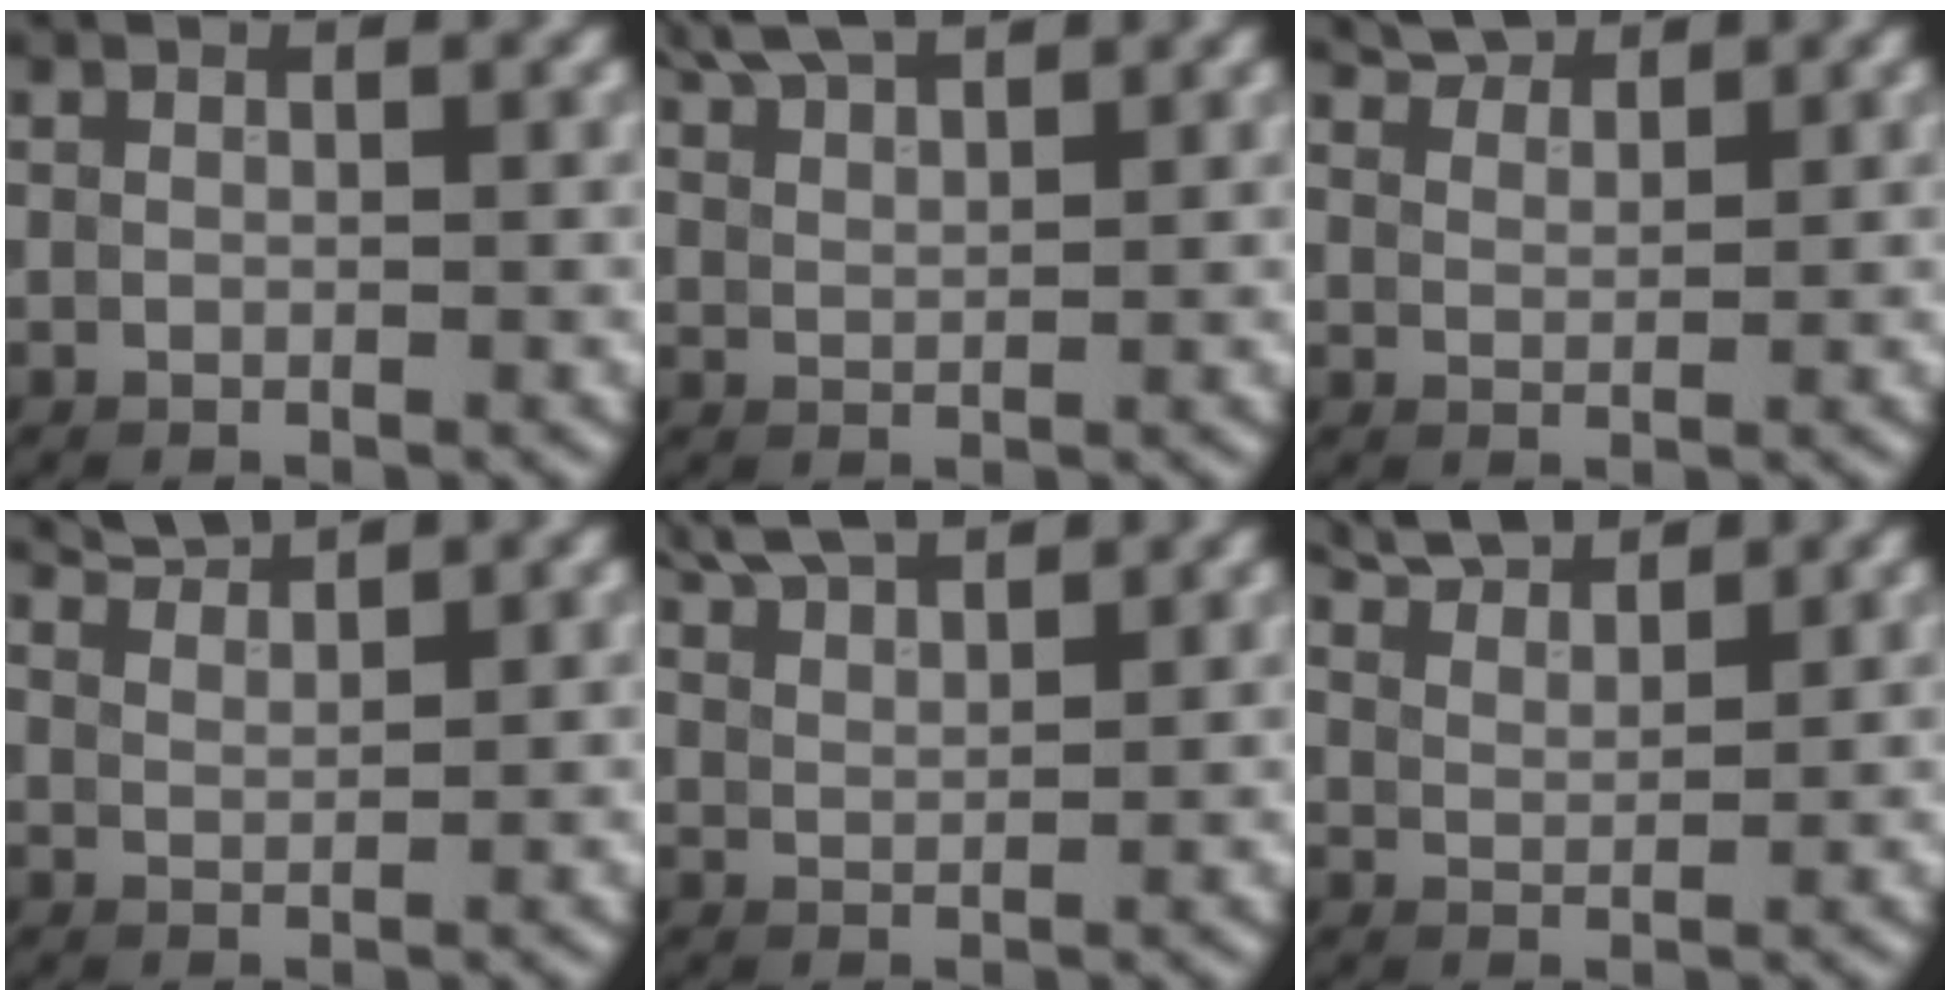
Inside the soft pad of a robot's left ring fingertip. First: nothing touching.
{"total": 5.1, "force": [4.4, 1.2, 2.3], "torque": [-0.040, 0.019, 0.064]}
{"total": 2.9, "force": [2.7, 0.7, 0.8], "torque": [-0.015, 0.001, 0.052]}
{"total": 2.8, "force": [2.7, 0.4, 0.8], "torque": [-0.013, 0.005, 0.048]}
{"total": 5.7, "force": [4.9, 1.3, 2.4], "torque": [-0.038, 0.019, 0.069]}
{"total": 4.3, "force": [4.0, 0.8, 1.3], "torque": [-0.028, 0.010, 0.067]}